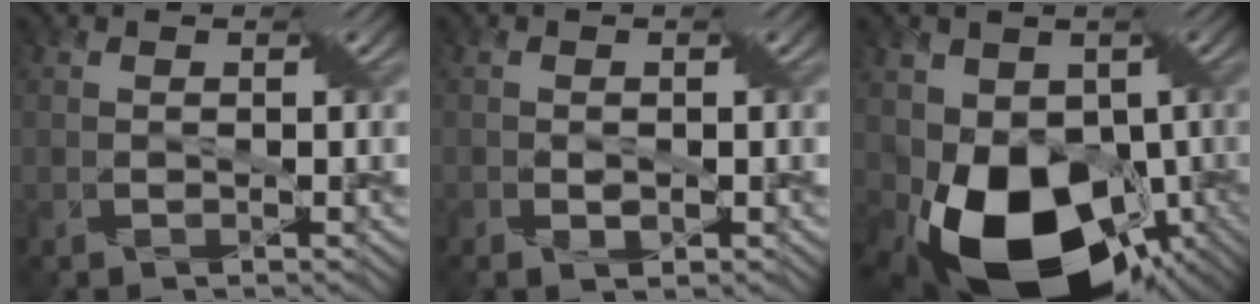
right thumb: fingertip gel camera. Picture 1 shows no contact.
{"total": 1.2, "force": [-0.4, 0.8, 0.9], "torque": [0.000, -0.002, -0.011]}
{"total": 15.5, "force": [-3.9, 11.4, 9.7], "torque": [-0.169, -0.039, -0.057]}